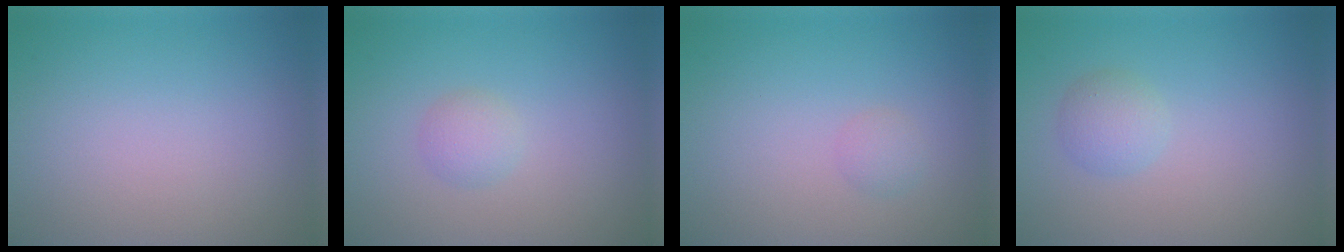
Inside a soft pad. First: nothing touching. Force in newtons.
{"total": 1.5, "press": 1.5, "slide": 0.0}
{"total": 1.0, "press": 1.0, "slide": 0.0}
{"total": 1.9, "press": 1.9, "slide": 0.1}